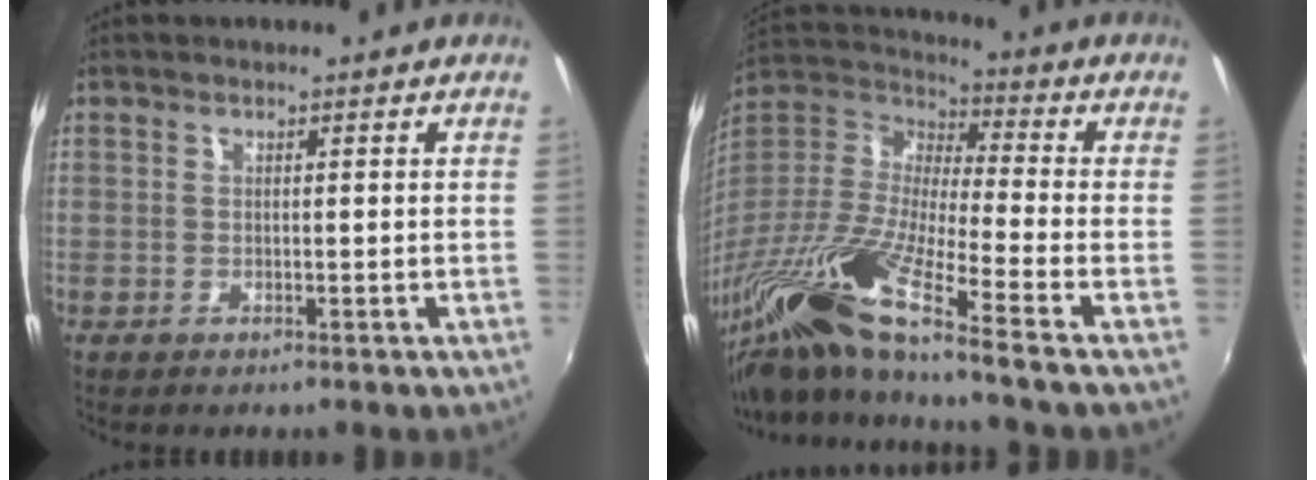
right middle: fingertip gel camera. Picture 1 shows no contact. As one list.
[{"total": 23.5, "force": [-16.6, 0.4, 16.6], "torque": [-0.300, -0.059, -0.319]}]